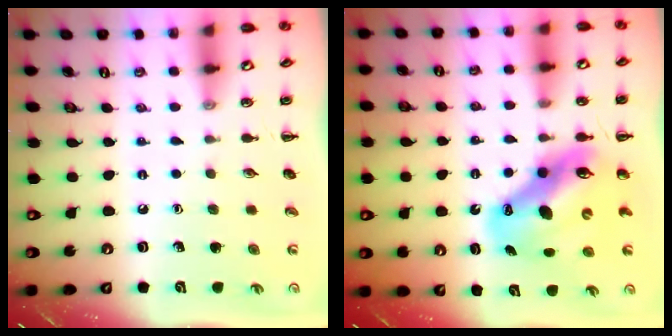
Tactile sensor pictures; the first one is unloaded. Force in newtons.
{"total": 12.9, "press": 12.4, "slide": 3.8}